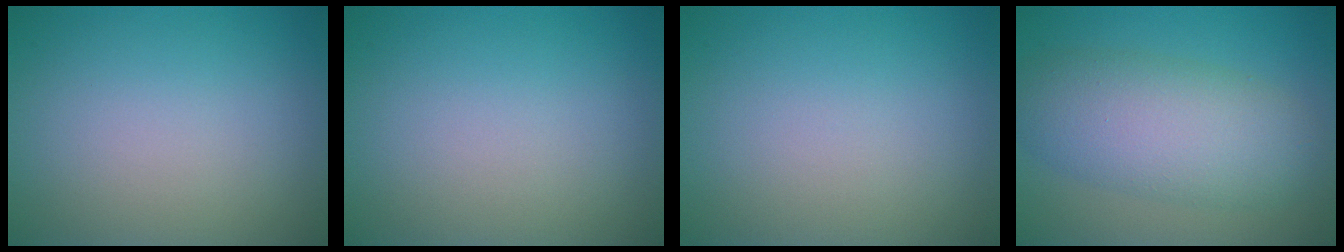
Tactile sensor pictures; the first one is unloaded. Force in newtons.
{"total": 0.0}
{"total": 0.0}
{"total": 7.2, "press": 7.2, "slide": 0.2}